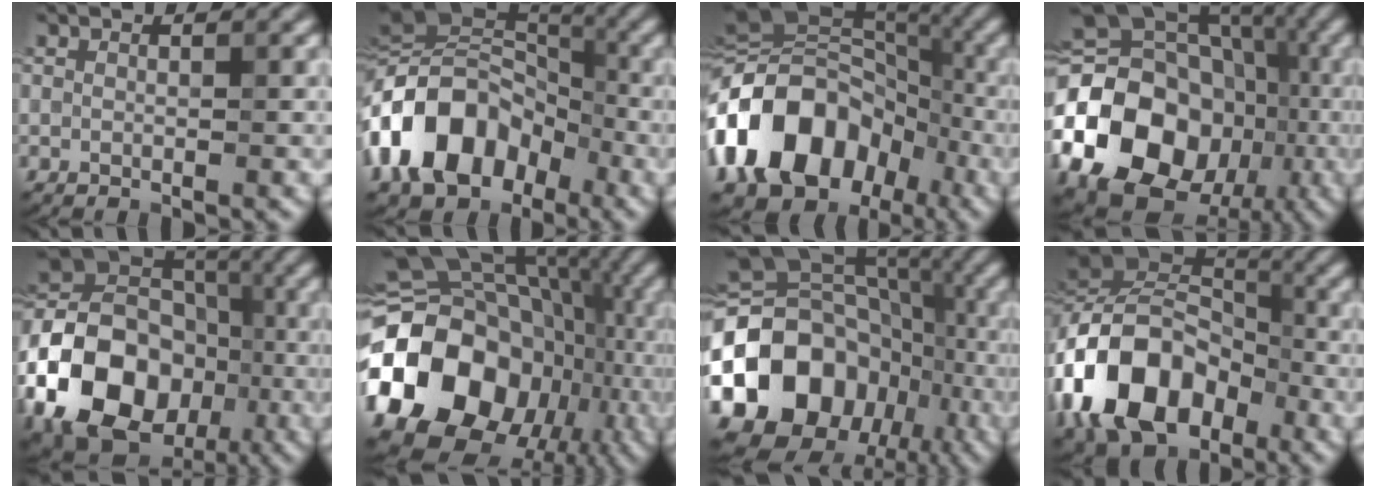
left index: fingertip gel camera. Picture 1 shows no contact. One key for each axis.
{"total": 12.9, "fx": -4.3, "fy": 9.1, "fz": 8.0, "tx": -0.157, "ty": 0.010, "tz": -0.083}
{"total": 14.5, "fx": -4.6, "fy": 10.7, "fz": 8.6, "tx": -0.168, "ty": 0.007, "tz": -0.086}
{"total": 20.0, "fx": -5.9, "fy": 16.0, "fz": 10.6, "tx": -0.200, "ty": -0.012, "tz": -0.114}
{"total": 17.6, "fx": -5.5, "fy": 13.7, "fz": 9.5, "tx": -0.191, "ty": -0.001, "tz": -0.111}
{"total": 18.5, "fx": -4.4, "fy": 15.0, "fz": 9.9, "tx": -0.190, "ty": -0.009, "tz": -0.073}
{"total": 18.1, "fx": -5.7, "fy": 14.6, "fz": 9.2, "tx": -0.193, "ty": 0.009, "tz": -0.102}
{"total": 13.5, "fx": -4.7, "fy": 9.1, "fz": 8.7, "tx": -0.187, "ty": 0.004, "tz": -0.098}